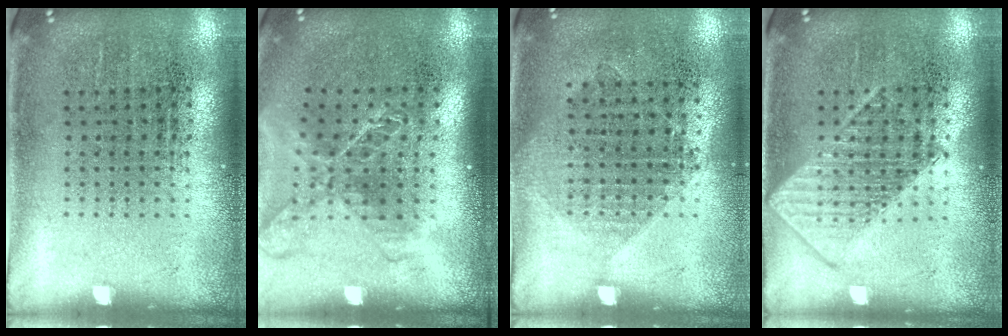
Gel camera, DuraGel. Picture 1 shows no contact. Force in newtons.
{"total": 2.0, "press": 1.5, "slide": 1.3}
{"total": 1.1, "press": 0.9, "slide": 0.5}
{"total": 2.7, "press": 2.7, "slide": 0.4}